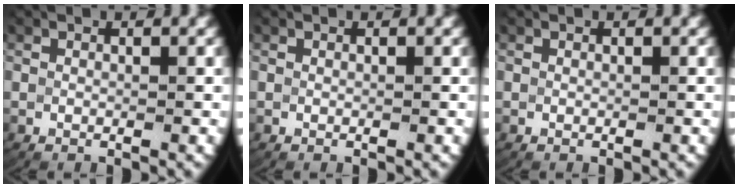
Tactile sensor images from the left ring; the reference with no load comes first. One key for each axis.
{"total": 0.0}
{"total": 0.0}